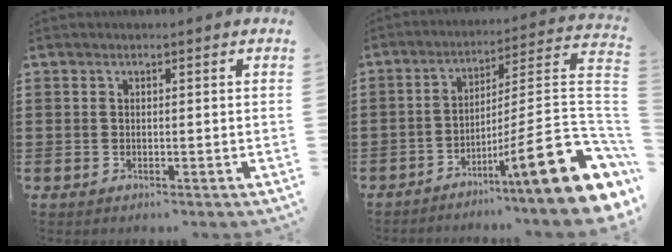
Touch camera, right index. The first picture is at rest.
{"total": 16.1, "force": [-6.7, 2.1, 14.5], "torque": [-0.222, -0.012, -0.112]}